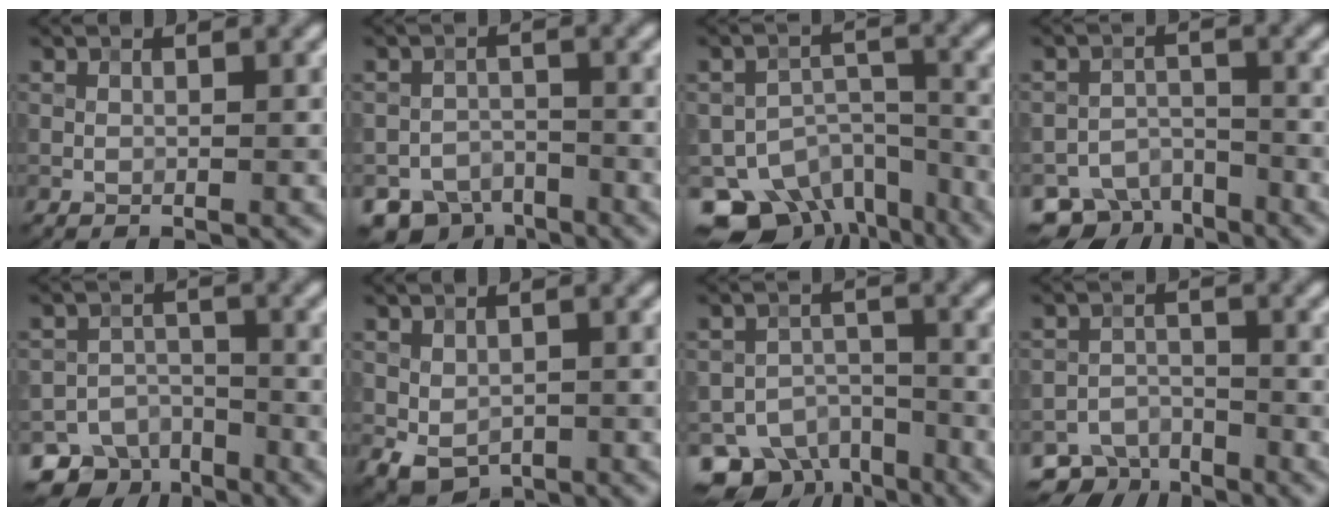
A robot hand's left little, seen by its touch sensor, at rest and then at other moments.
{"total": 5.2, "force": [-4.1, 2.9, 1.2], "torque": [-0.006, -0.008, -0.066]}
{"total": 12.1, "force": [-9.2, 6.9, 3.9], "torque": [-0.066, -0.007, -0.122]}
{"total": 5.6, "force": [-4.3, 3.2, 1.6], "torque": [-0.006, -0.008, -0.071]}
{"total": 6.6, "force": [-4.9, 4.2, 1.5], "torque": [0.001, -0.003, -0.076]}
{"total": 2.5, "force": [0.0, 2.0, 1.4], "torque": [-0.027, -0.008, 0.008]}
{"total": 8.0, "force": [-5.9, 4.6, 2.8], "torque": [-0.034, -0.008, -0.093]}
{"total": 3.9, "force": [-3.1, 2.2, 0.6], "torque": [0.002, 0.001, -0.051]}